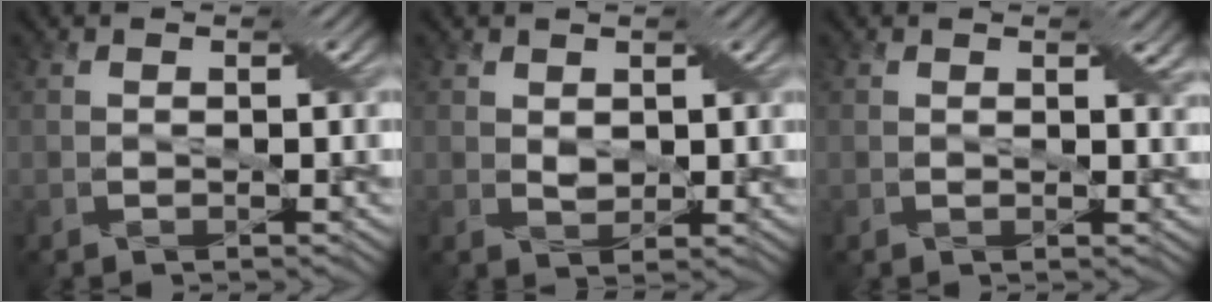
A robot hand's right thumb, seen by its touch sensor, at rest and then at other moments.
{"total": 1.8, "force": [0.9, 1.3, 0.9], "torque": [-0.023, -0.002, 0.019]}
{"total": 1.5, "force": [0.9, 0.6, 1.0], "torque": [-0.015, -0.005, 0.018]}